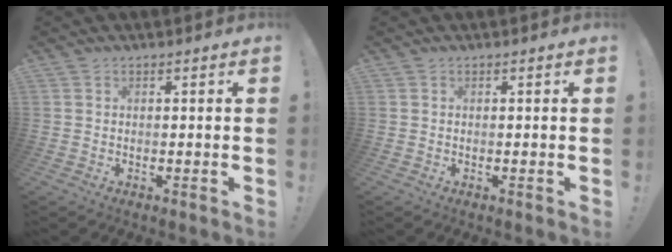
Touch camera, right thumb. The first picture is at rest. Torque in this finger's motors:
{"motor_torque": [-0.15, 0.10, 0.19, -0.05, -0.05]}